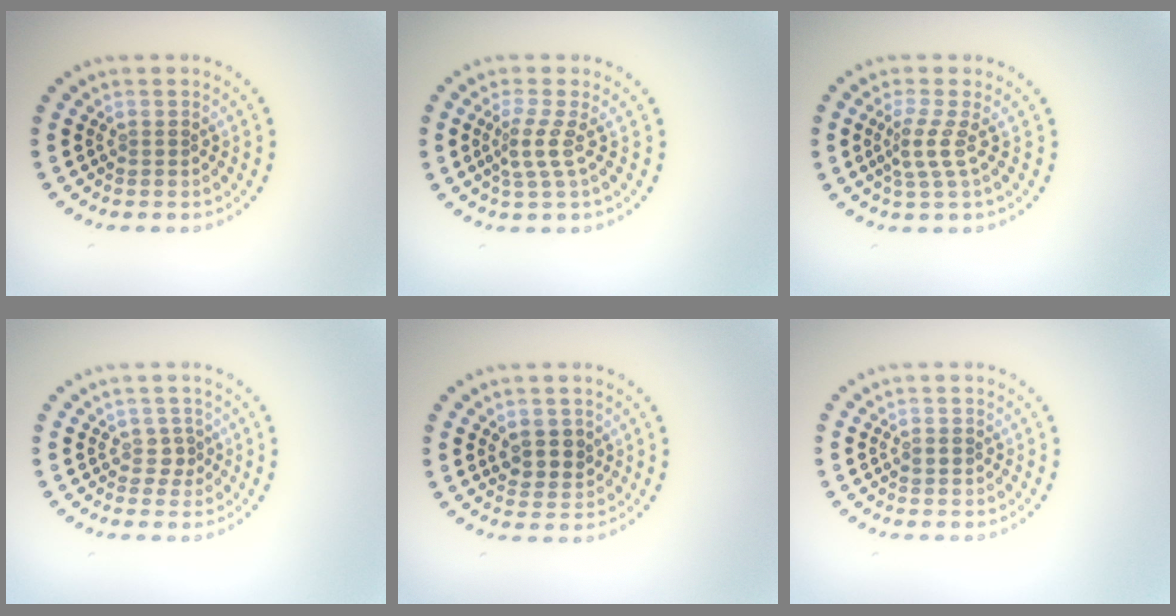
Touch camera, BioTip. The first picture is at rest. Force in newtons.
{"total": 2.3, "press": 1.4, "slide": 1.8}
{"total": 2.2, "press": 1.5, "slide": 1.7}
{"total": 1.3, "press": 1.1, "slide": 0.7}
{"total": 2.6, "press": 2.4, "slide": 0.9}
{"total": 1.1, "press": 1.1, "slide": 0.1}